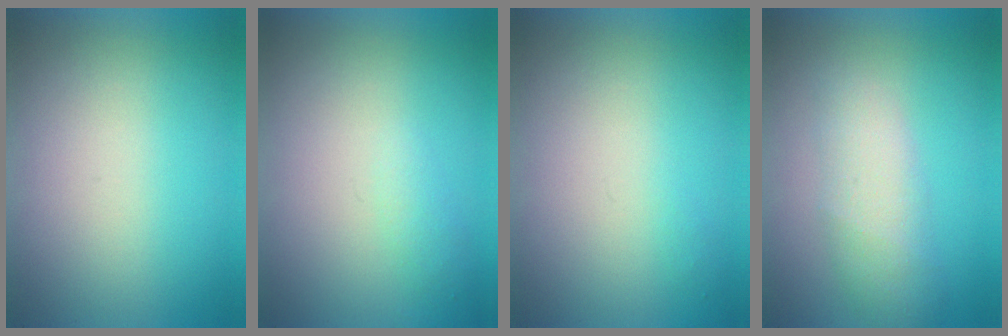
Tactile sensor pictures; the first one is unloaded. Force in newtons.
{"total": 1.1}
{"total": 1.1}
{"total": 2.6}